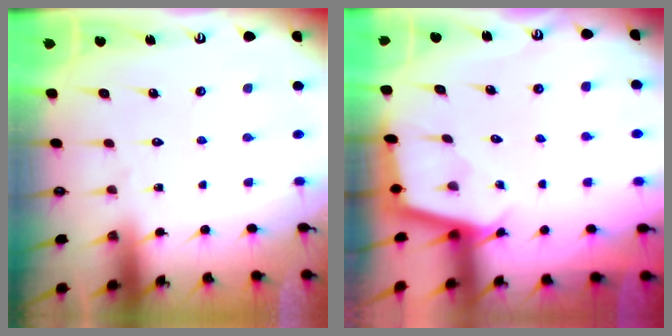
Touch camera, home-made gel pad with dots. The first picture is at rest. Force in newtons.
{"total": 2.1, "press": 2.1, "slide": 0.2}